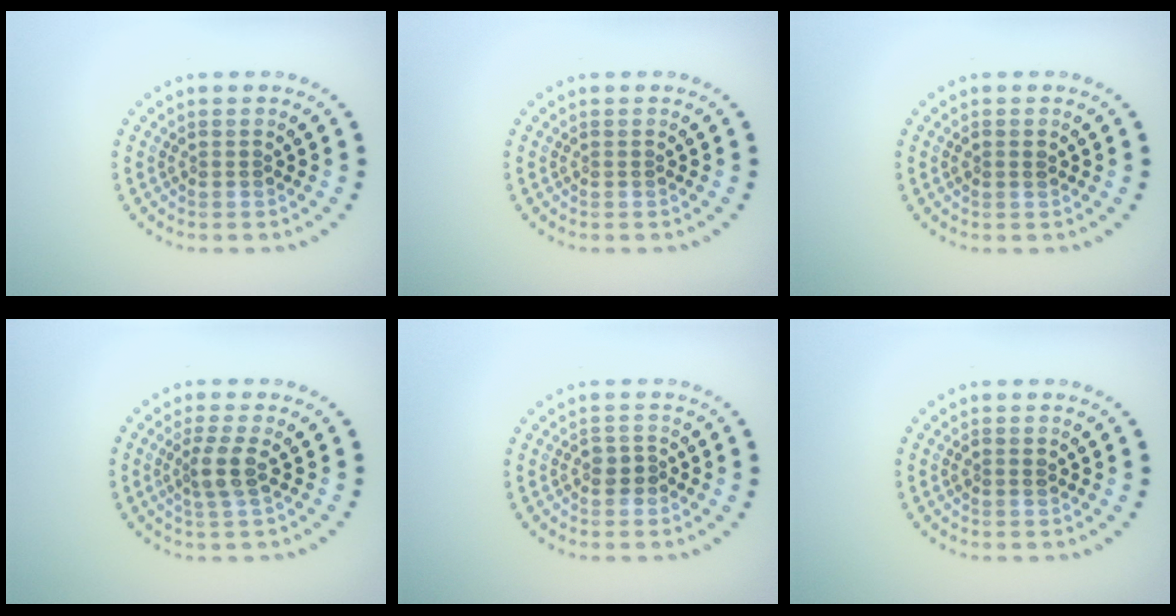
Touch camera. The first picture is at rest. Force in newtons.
{"total": 0.0}
{"total": 0.8, "press": 0.8, "slide": 0.1}
{"total": 2.3, "press": 1.9, "slide": 1.3}
{"total": 1.6, "press": 1.4, "slide": 0.8}
{"total": 0.8, "press": 0.8, "slide": 0.1}